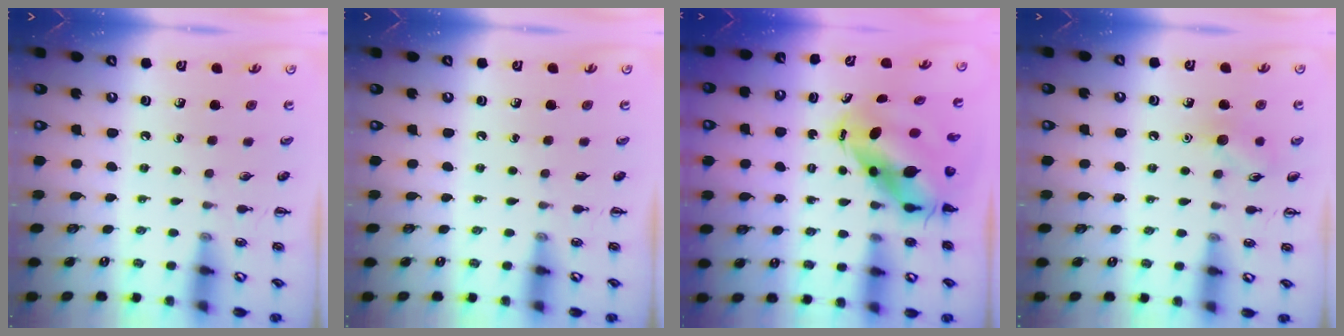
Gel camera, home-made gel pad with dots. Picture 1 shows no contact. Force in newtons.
{"total": 0.0}
{"total": 8.1, "press": 7.8, "slide": 2.4}
{"total": 7.5, "press": 7.3, "slide": 1.4}